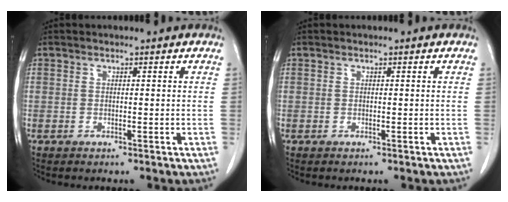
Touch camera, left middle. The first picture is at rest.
{"total": 0.0}